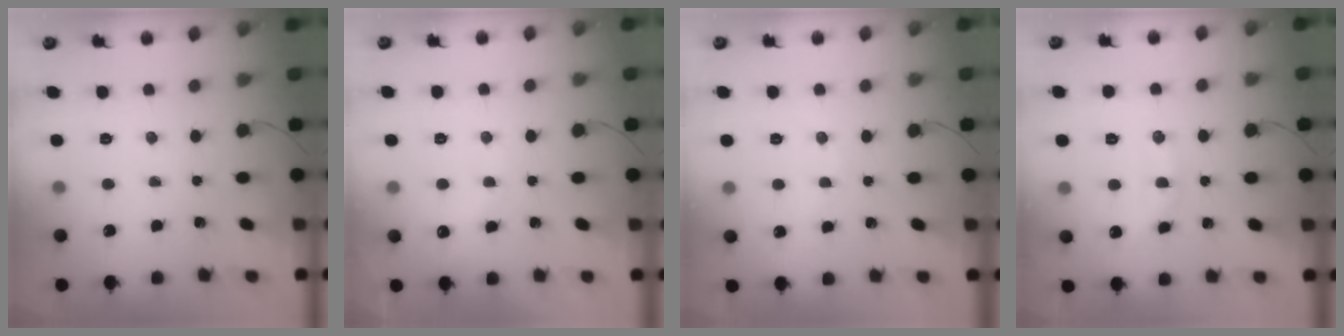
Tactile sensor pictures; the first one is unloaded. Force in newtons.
{"total": 6.7, "press": 6.6, "slide": 1.4}
{"total": 2.2, "press": 2.1, "slide": 0.7}
{"total": 10.4, "press": 10.4, "slide": 0.5}